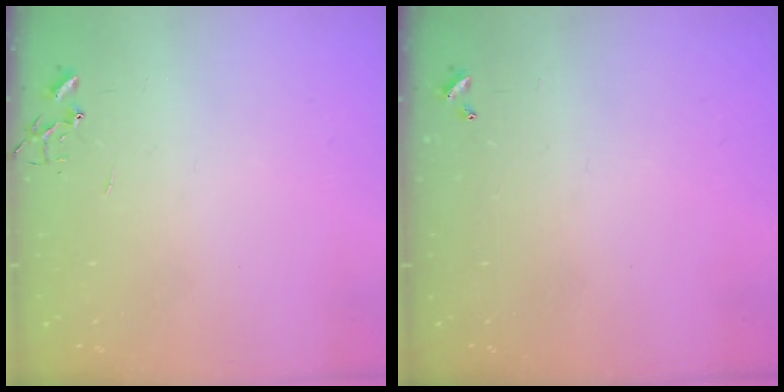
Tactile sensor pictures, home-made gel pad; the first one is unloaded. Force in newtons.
{"total": 0.0}